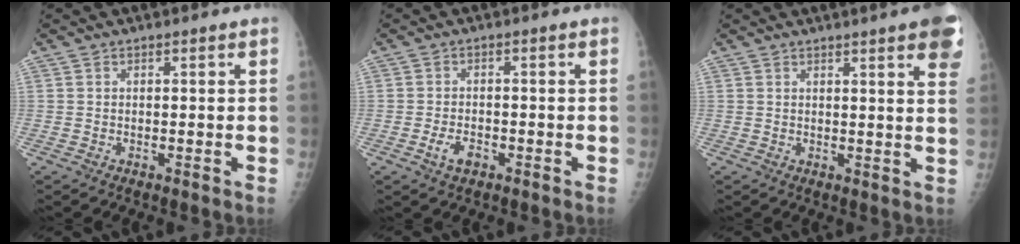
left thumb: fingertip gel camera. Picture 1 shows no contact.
{"total": 3.3, "force": [-1.6, 1.9, 2.1], "torque": [-0.038, 0.007, -0.026]}
{"total": 9.9, "force": [5.7, 1.4, 8.0], "torque": [-0.080, -0.012, 0.057]}